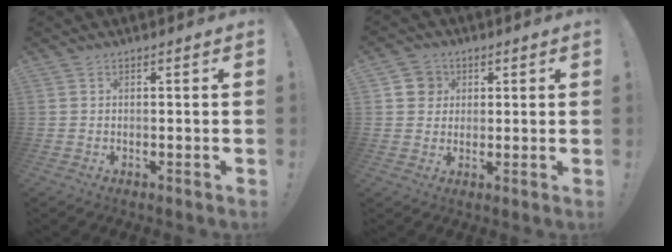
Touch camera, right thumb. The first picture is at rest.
{"total": 6.0, "force": [1.6, 5.5, 1.5], "torque": [-0.014, -0.004, 0.031]}